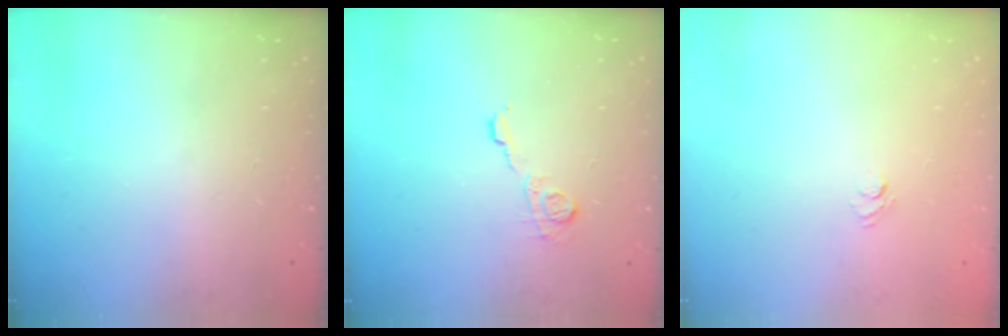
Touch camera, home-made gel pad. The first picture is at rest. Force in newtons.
{"total": 7.3, "press": 7.2, "slide": 0.4}
{"total": 4.2, "press": 4.0, "slide": 1.2}